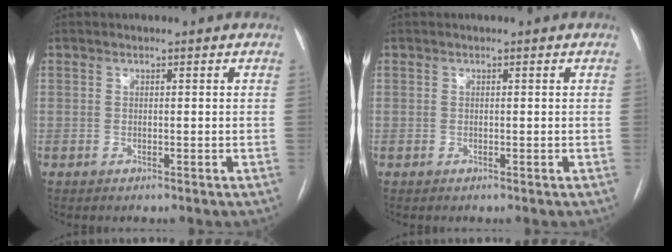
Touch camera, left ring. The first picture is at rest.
{"total": 0.0}